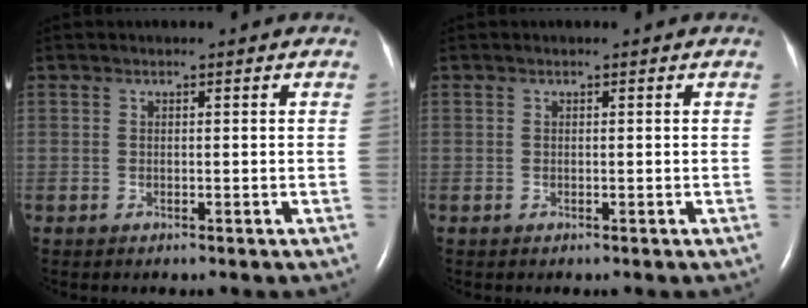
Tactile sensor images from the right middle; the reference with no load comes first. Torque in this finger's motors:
{"motor_torque": [0.00, 0.00, 0.00, 0.00]}